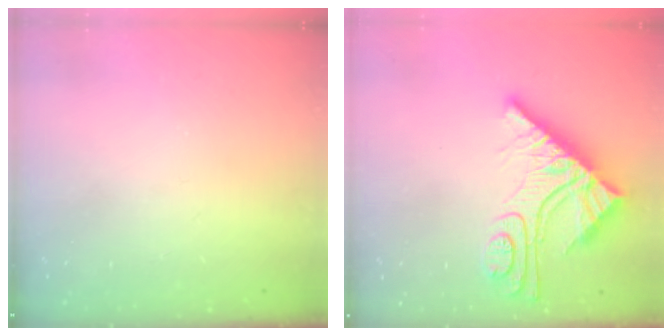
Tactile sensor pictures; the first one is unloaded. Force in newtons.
{"total": 13.6, "press": 13.6, "slide": 1.3}